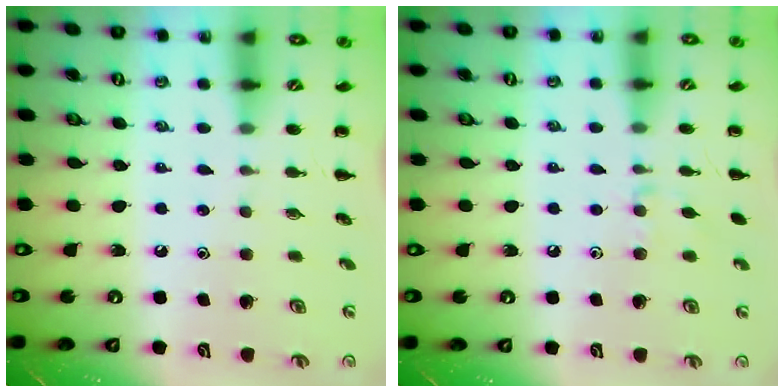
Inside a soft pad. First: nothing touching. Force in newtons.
{"total": 6.3, "press": 6.1, "slide": 1.8}